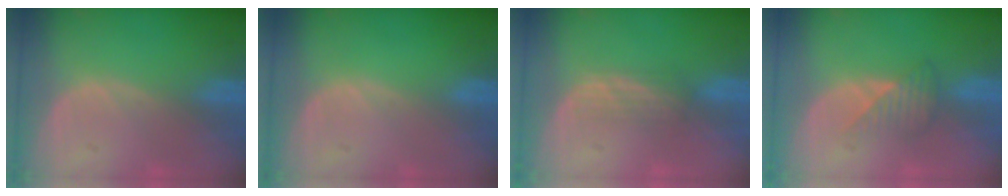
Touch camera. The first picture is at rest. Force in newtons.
{"total": 0.0}
{"total": 2.3, "press": 2.2, "slide": 0.3}
{"total": 3.5, "press": 3.2, "slide": 1.4}